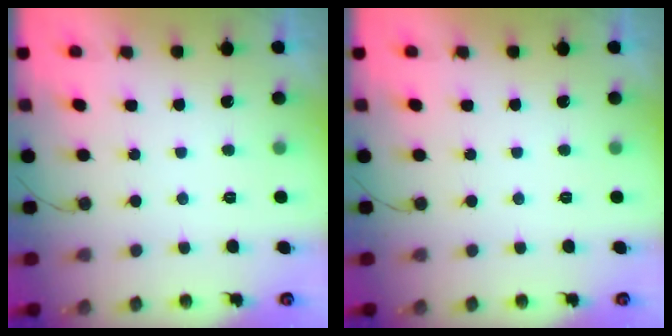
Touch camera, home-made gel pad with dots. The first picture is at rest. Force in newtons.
{"total": 0.0}